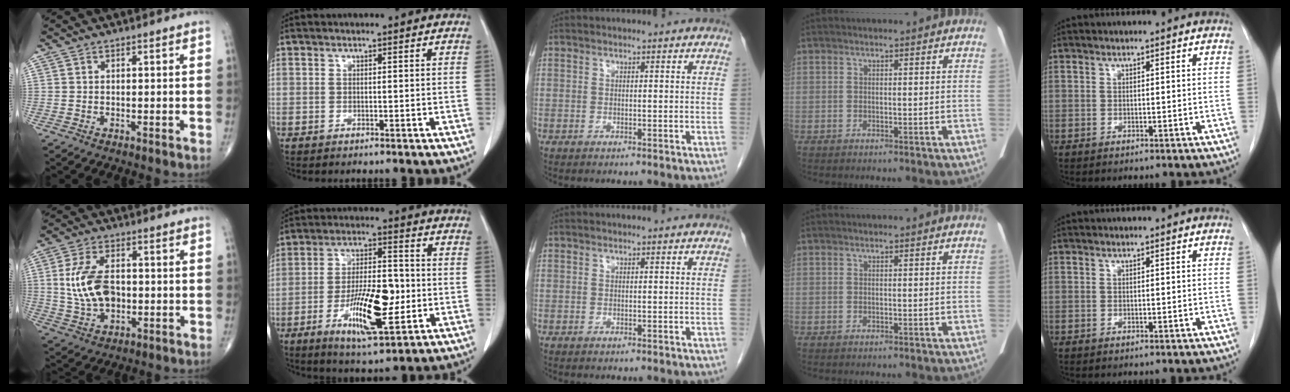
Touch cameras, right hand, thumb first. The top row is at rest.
{"thumb": {"total": 11.0, "force": [0.3, 6.7, 8.8], "torque": [-0.164, 0.004, 0.011]}, "index": {"total": 13.1, "force": [-3.4, 3.9, 12.0], "torque": [-0.217, -0.001, -0.053]}}